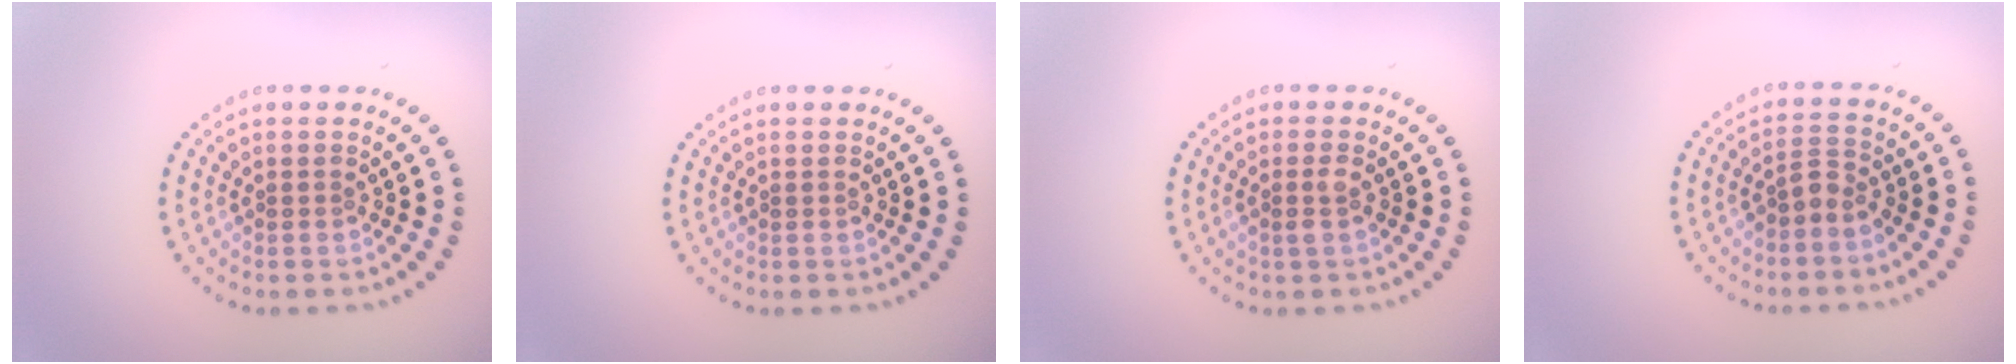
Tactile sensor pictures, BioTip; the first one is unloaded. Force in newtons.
{"total": 0.0}
{"total": 1.0, "press": 0.9, "slide": 0.3}
{"total": 1.9, "press": 1.4, "slide": 1.2}